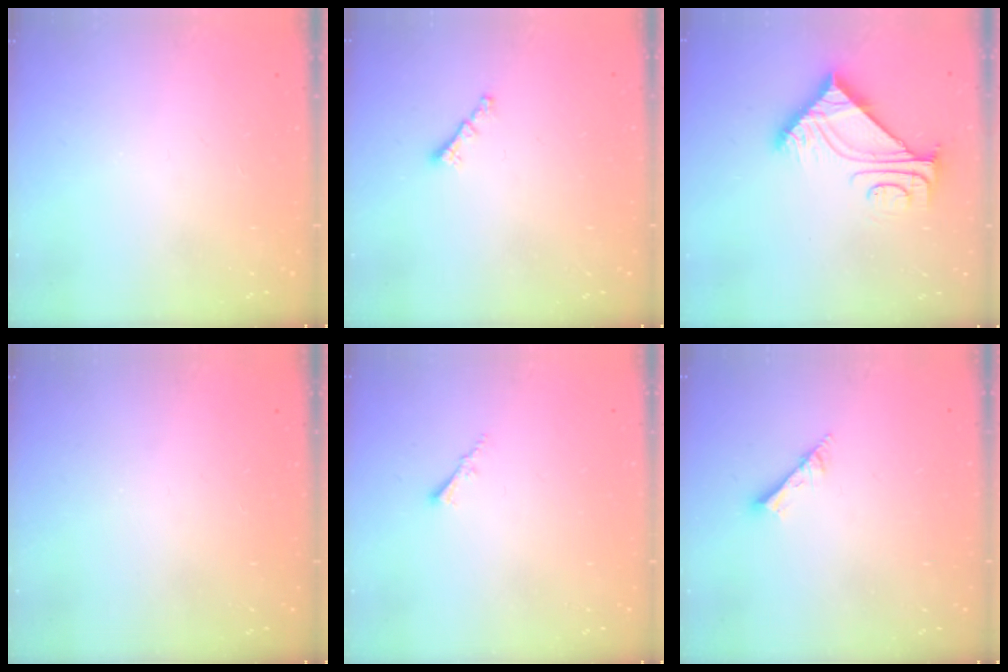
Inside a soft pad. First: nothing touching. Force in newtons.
{"total": 0.6, "press": 0.5, "slide": 0.4}
{"total": 8.8, "press": 8.7, "slide": 0.9}
{"total": 0.0}
{"total": 1.5, "press": 1.5, "slide": 0.4}
{"total": 2.0, "press": 2.0, "slide": 0.1}